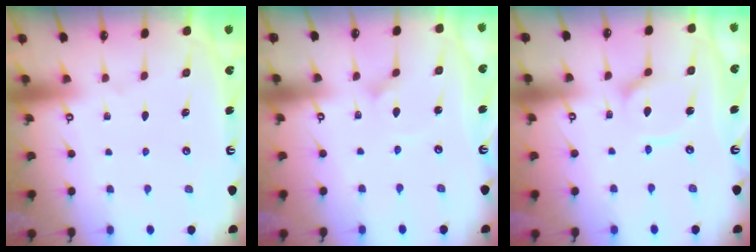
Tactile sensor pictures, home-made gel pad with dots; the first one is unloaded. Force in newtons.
{"total": 1.0, "press": 1.0, "slide": 0.0}
{"total": 8.6, "press": 8.6, "slide": 0.9}